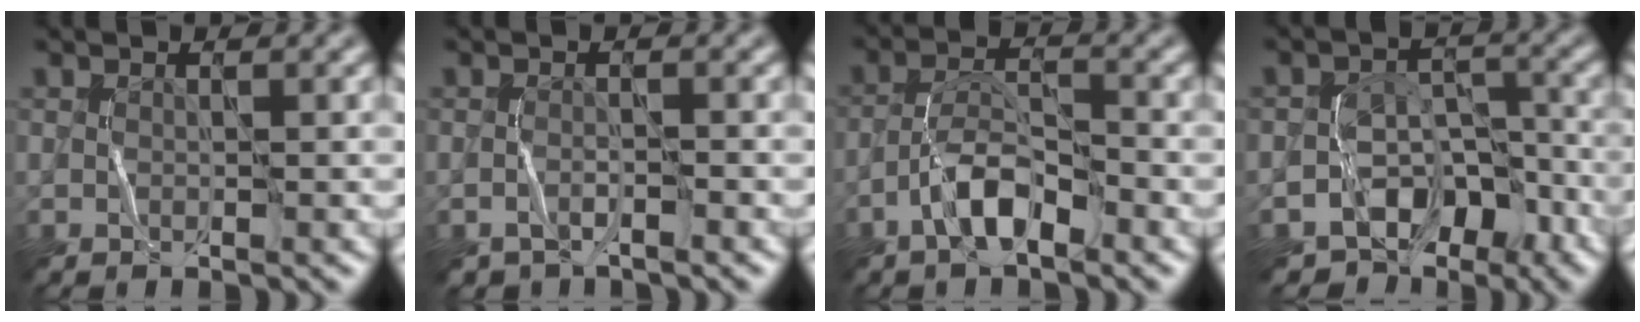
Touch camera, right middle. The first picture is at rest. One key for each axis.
{"total": 1.2, "fx": -1.2, "fy": 0.2, "fz": 0.3, "tx": -0.005, "ty": 0.000, "tz": -0.023}
{"total": 4.2, "fx": -2.6, "fy": 1.4, "fz": 3.0, "tx": -0.054, "ty": 0.014, "tz": -0.054}
{"total": 7.9, "fx": -5.6, "fy": 4.8, "fz": 2.8, "tx": -0.014, "ty": 0.001, "tz": -0.086}